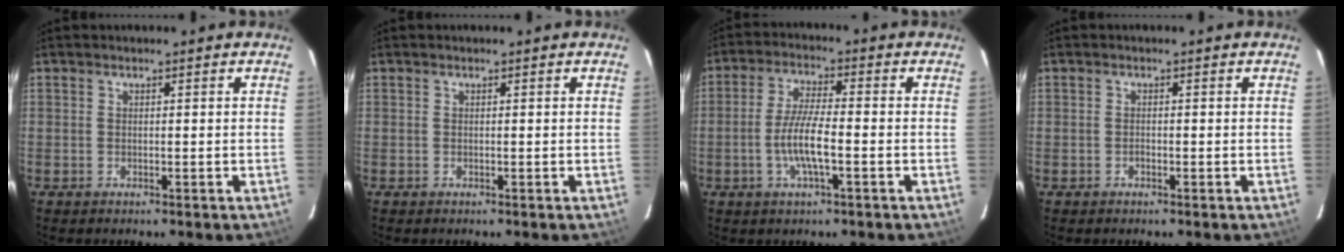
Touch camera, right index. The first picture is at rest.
{"total": 0.0}
{"total": 7.4, "force": [-2.2, 1.3, 7.0], "torque": [-0.140, -0.003, -0.044]}
{"total": 0.6, "force": [-0.4, 0.4, 0.3], "torque": [-0.005, 0.001, -0.008]}